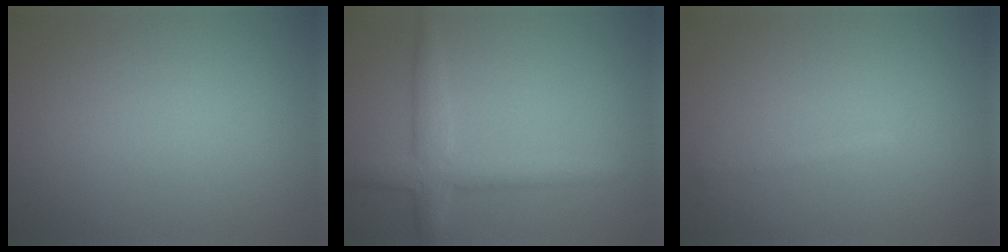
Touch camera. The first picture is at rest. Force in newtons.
{"total": 3.6, "press": 3.6, "slide": 0.1}
{"total": 0.6, "press": 0.6, "slide": 0.0}